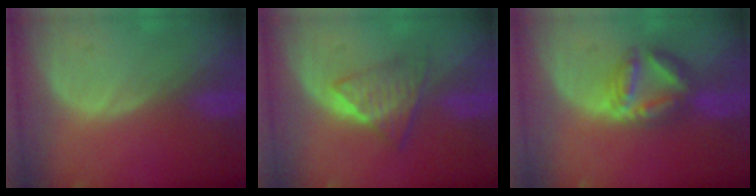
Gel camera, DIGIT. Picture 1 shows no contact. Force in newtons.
{"total": 5.9, "press": 5.1, "slide": 3.0}
{"total": 6.2, "press": 6.2, "slide": 0.4}